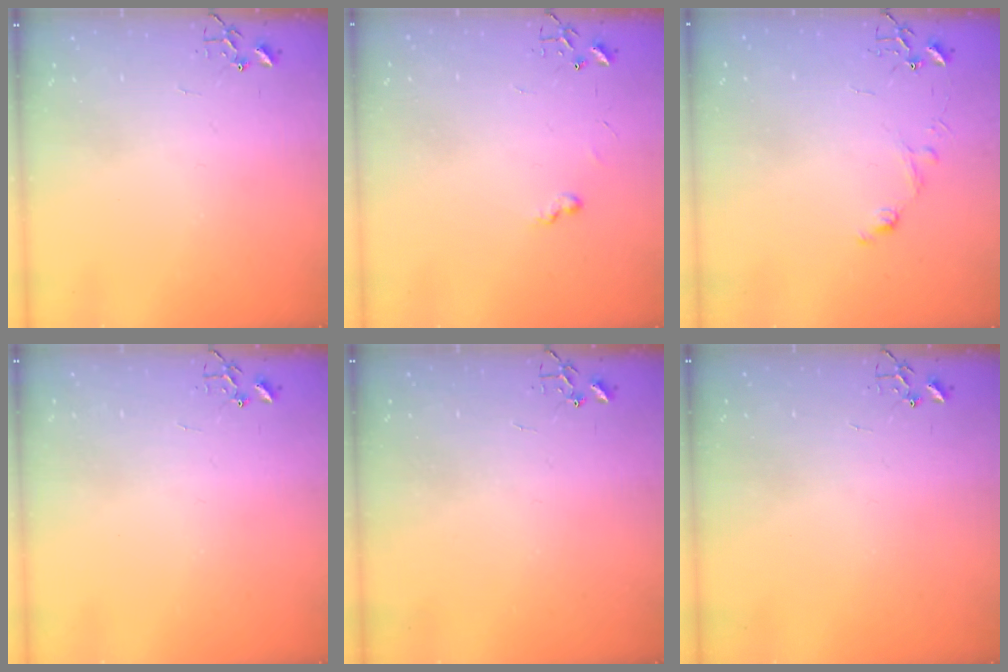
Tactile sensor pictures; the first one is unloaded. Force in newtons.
{"total": 5.2, "press": 5.2, "slide": 0.4}
{"total": 7.3, "press": 7.3, "slide": 0.8}
{"total": 0.0}
{"total": 0.0}
{"total": 0.0}